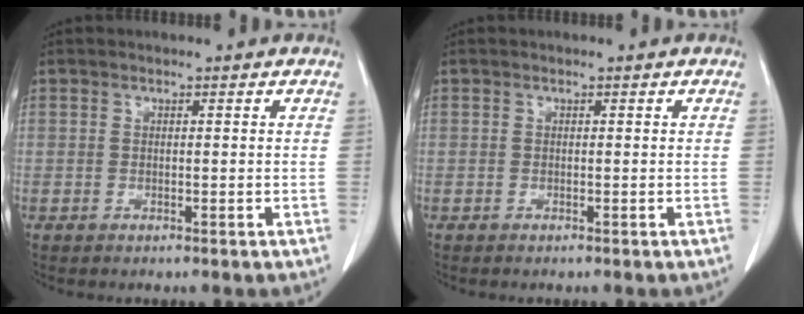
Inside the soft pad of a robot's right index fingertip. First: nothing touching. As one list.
[{"total": 0.0}]